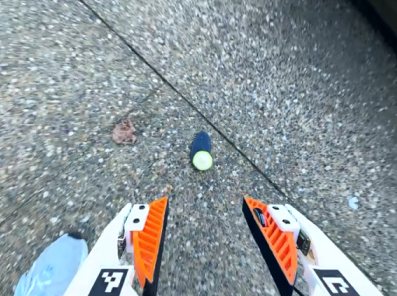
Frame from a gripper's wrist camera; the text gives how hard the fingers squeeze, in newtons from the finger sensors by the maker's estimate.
{"total": 0.0}